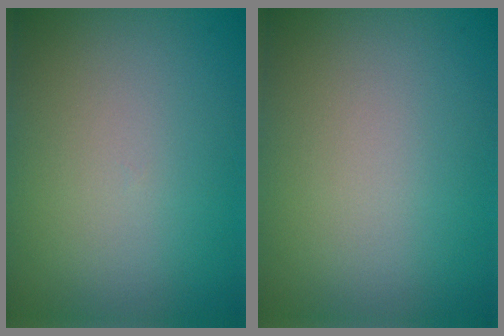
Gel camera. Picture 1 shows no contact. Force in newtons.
{"total": 0.0}